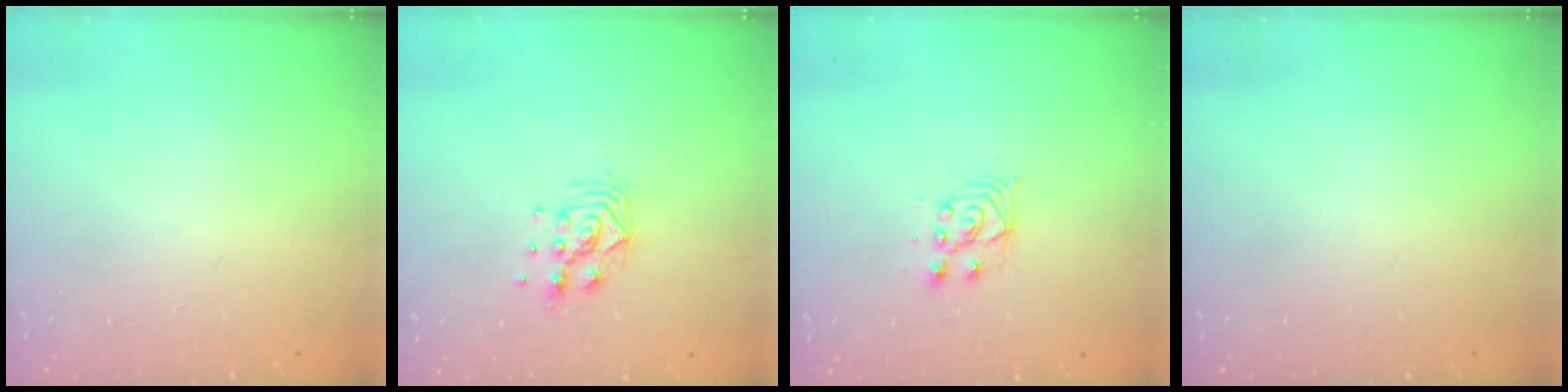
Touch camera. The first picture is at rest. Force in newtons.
{"total": 8.8, "press": 8.8, "slide": 0.6}
{"total": 4.0, "press": 4.0, "slide": 0.7}
{"total": 0.0}